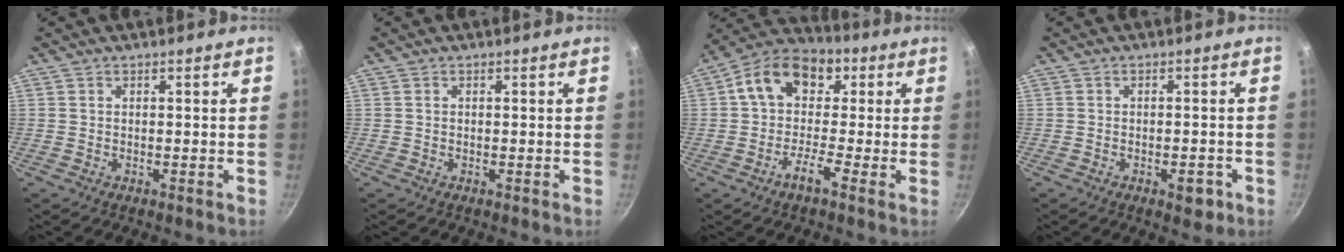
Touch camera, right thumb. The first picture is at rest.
{"total": 0.0}
{"total": 12.5, "force": [1.0, 8.6, 9.0], "torque": [-0.122, 0.044, -0.008]}
{"total": 3.6, "force": [-1.6, 1.8, 2.6], "torque": [-0.023, 0.012, -0.016]}